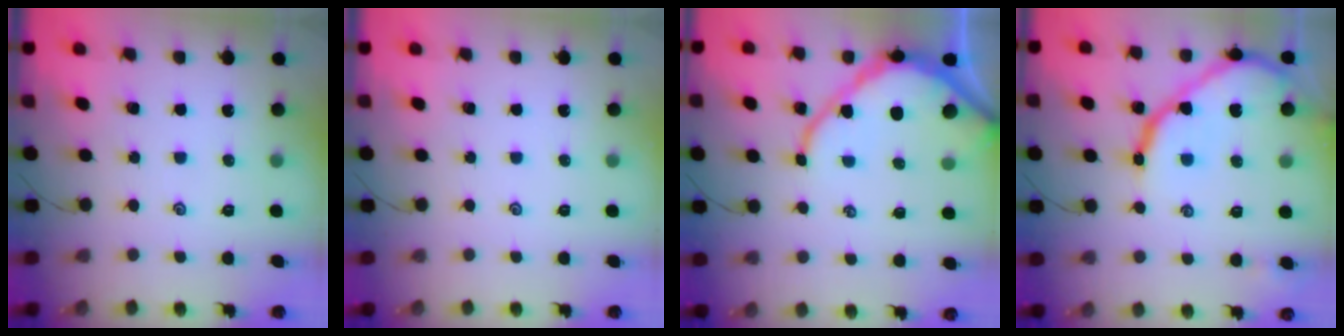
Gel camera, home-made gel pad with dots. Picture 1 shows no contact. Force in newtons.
{"total": 0.0}
{"total": 11.7, "press": 11.7, "slide": 1.0}
{"total": 15.6, "press": 15.5, "slide": 1.3}